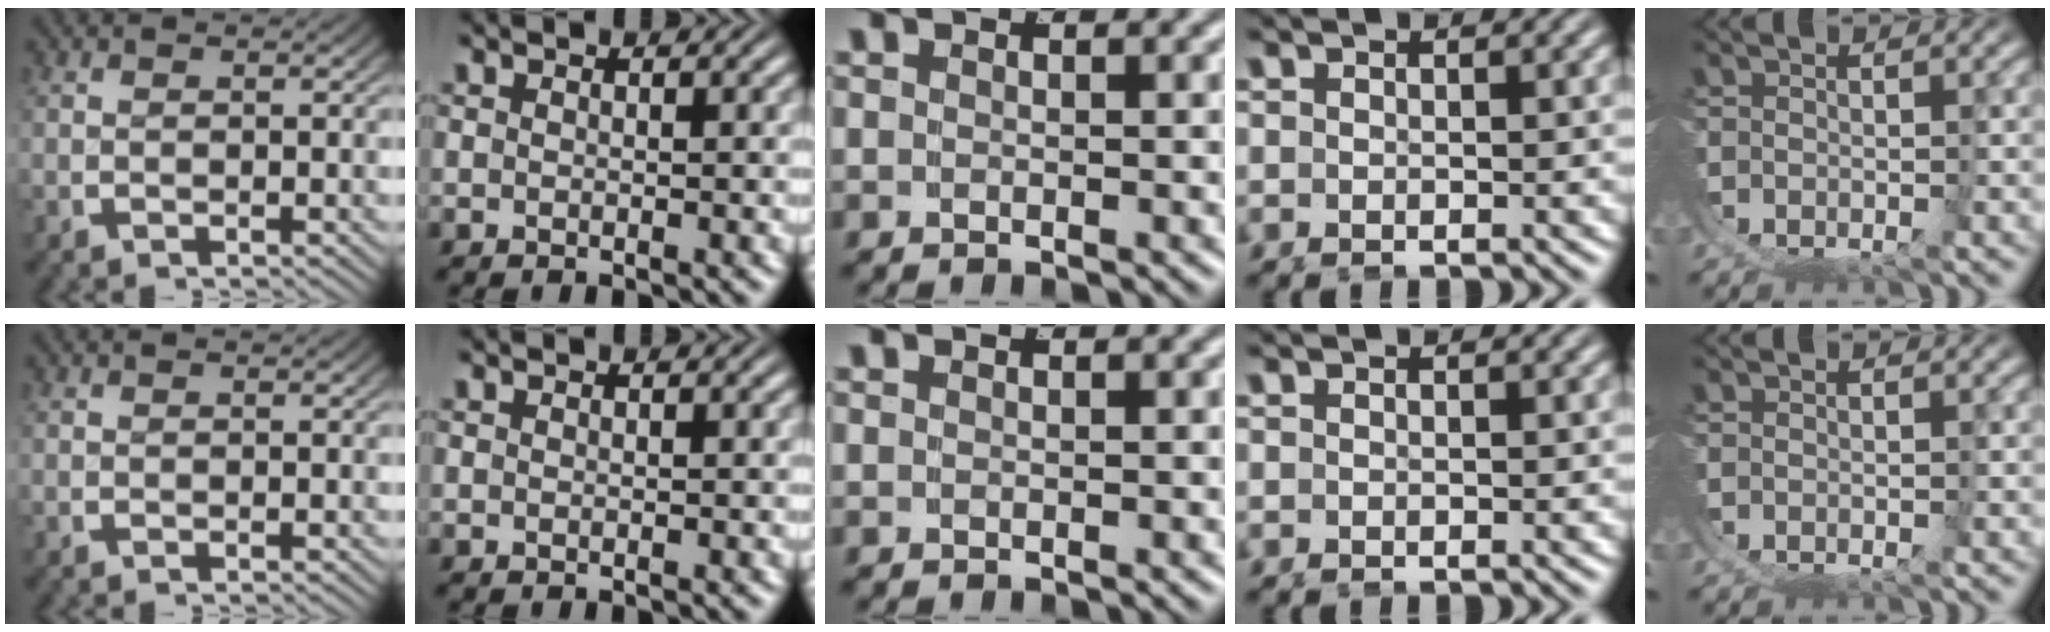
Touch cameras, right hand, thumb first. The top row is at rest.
{}